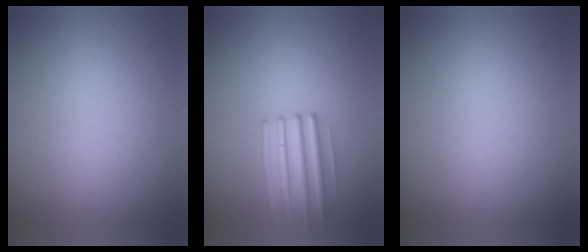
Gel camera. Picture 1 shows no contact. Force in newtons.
{"total": 3.2}
{"total": 0.0}